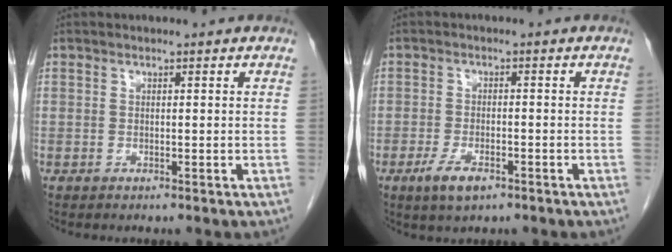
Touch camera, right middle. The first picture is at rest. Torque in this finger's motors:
{"motor_torque": [0.89, -0.34, 0.28, 0.07]}